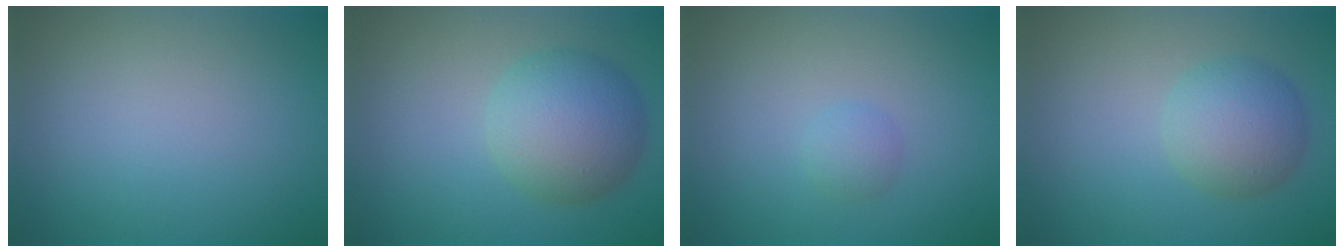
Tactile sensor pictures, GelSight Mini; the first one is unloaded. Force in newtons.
{"total": 6.5, "press": 6.5, "slide": 0.1}
{"total": 1.2, "press": 1.2, "slide": 0.1}
{"total": 4.5, "press": 4.5, "slide": 0.4}